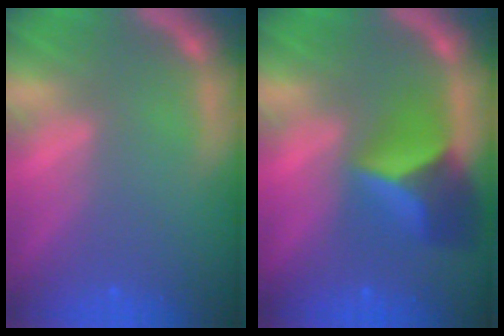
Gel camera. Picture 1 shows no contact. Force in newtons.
{"total": 6.0}